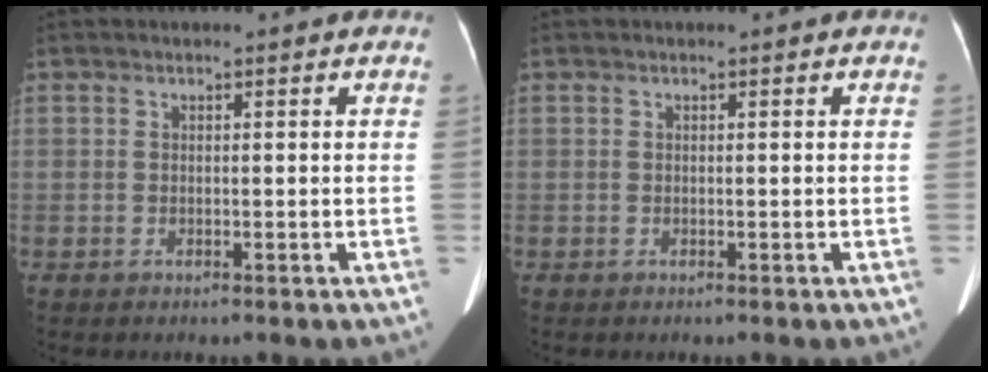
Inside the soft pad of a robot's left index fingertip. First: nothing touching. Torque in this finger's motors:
{"motor_torque": [0.00, 0.00, 0.00, 0.00]}